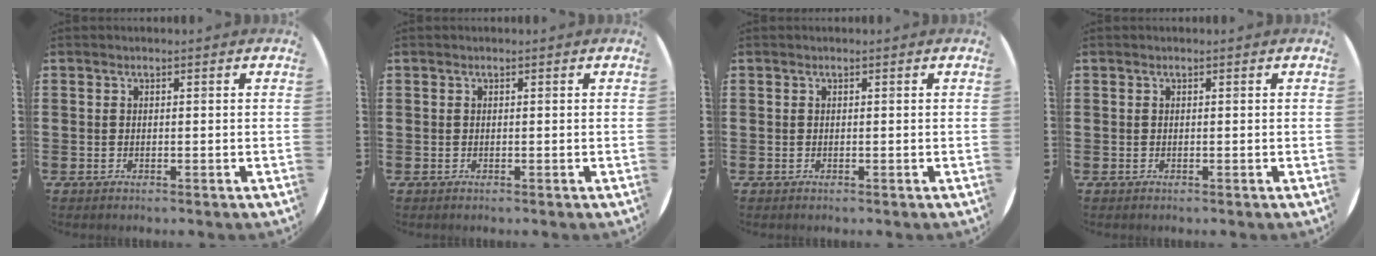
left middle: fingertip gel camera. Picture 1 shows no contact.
{"total": 0.0}
{"total": 0.0}
{"total": 0.0}